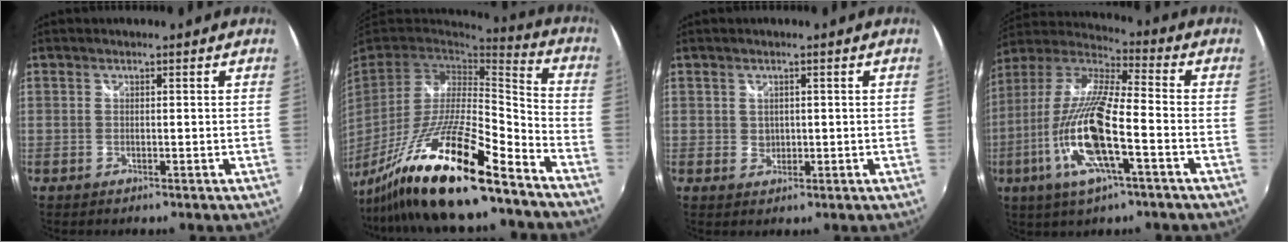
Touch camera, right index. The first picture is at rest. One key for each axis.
{"total": 21.7, "fx": -15.5, "fy": 2.0, "fz": 15.1, "tx": -0.286, "ty": -0.039, "tz": -0.286}
{"total": 1.5, "fx": 0.4, "fy": 1.4, "fz": 0.2, "tx": 0.001, "ty": 0.002, "tz": 0.009}
{"total": 18.5, "fx": -6.3, "fy": 3.8, "fz": 17.0, "tx": -0.341, "ty": -0.023, "tz": -0.126}